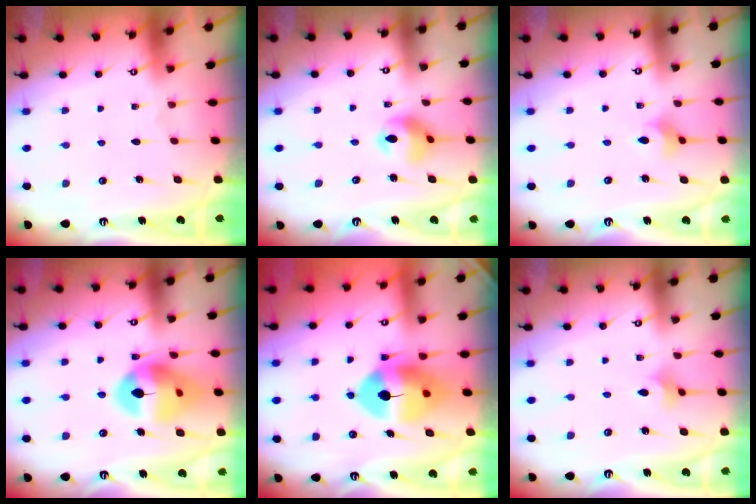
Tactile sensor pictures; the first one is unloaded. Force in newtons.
{"total": 9.6, "press": 9.5, "slide": 1.2}
{"total": 2.9, "press": 2.9, "slide": 0.7}
{"total": 15.6, "press": 15.5, "slide": 1.9}
{"total": 11.9, "press": 11.7, "slide": 2.1}
{"total": 2.4, "press": 2.3, "slide": 0.4}